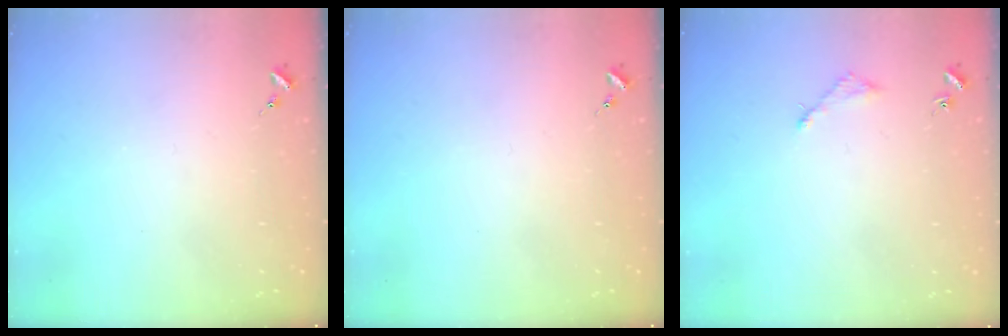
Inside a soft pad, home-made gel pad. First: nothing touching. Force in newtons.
{"total": 0.0}
{"total": 3.0, "press": 3.0, "slide": 0.4}